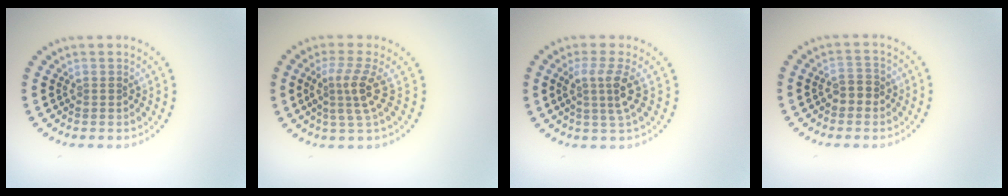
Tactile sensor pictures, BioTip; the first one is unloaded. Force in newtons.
{"total": 3.1, "press": 2.3, "slide": 2.1}
{"total": 3.0, "press": 2.1, "slide": 2.1}
{"total": 1.8, "press": 1.7, "slide": 0.6}